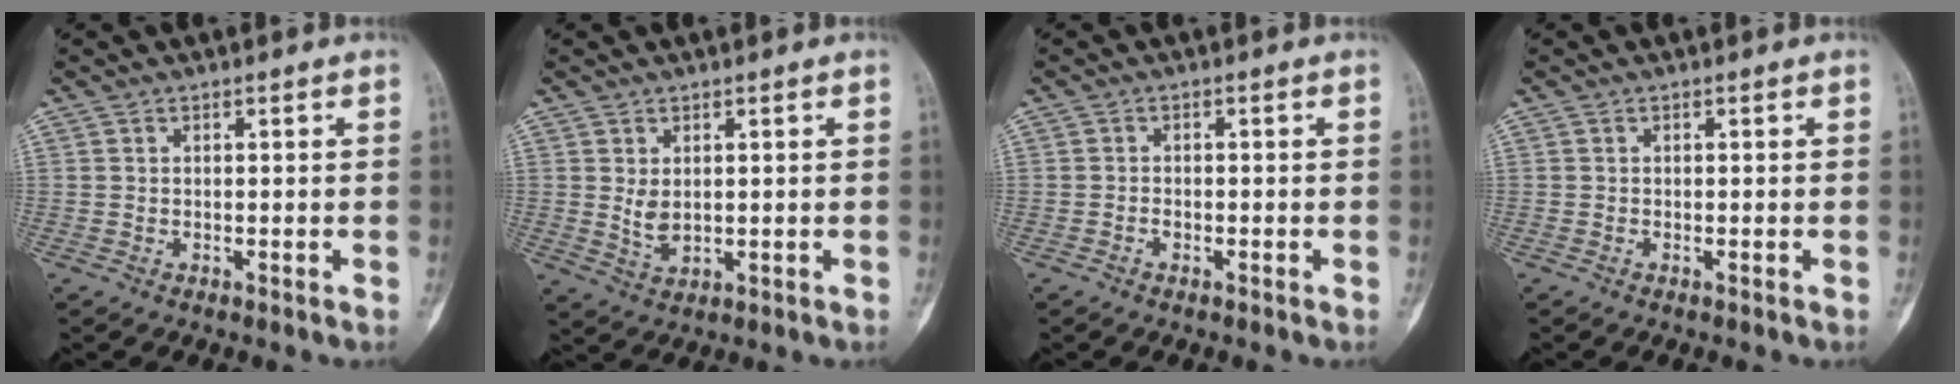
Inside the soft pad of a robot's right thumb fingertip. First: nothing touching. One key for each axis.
{"total": 3.4, "fx": 0.7, "fy": 2.1, "fz": 2.6, "tx": -0.037, "ty": -0.012, "tz": 0.021}
{"total": 0.9, "fx": -0.5, "fy": 0.6, "fz": 0.4, "tx": -0.005, "ty": 0.003, "tz": -0.010}
{"total": 0.0}